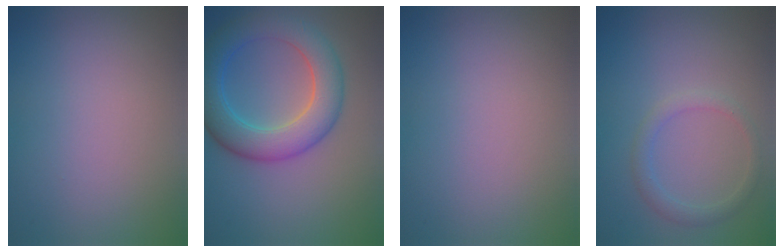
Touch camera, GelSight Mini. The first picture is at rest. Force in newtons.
{"total": 6.7, "press": 6.7, "slide": 0.3}
{"total": 0.0}
{"total": 1.7, "press": 1.7, "slide": 0.2}